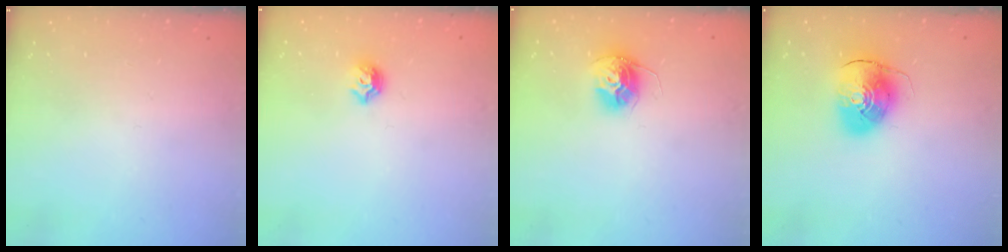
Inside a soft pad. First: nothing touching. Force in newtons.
{"total": 6.0, "press": 5.9, "slide": 0.8}
{"total": 11.9, "press": 11.9, "slide": 1.0}
{"total": 9.9, "press": 9.8, "slide": 1.6}